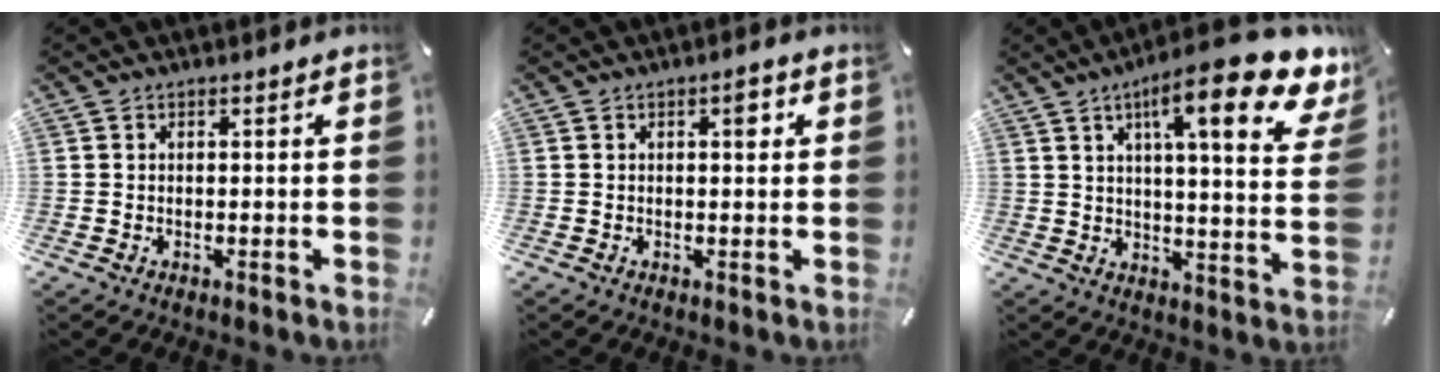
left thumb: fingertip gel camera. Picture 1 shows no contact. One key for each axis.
{"total": 2.4, "fx": 0.7, "fy": 1.0, "fz": 2.1, "tx": -0.019, "ty": -0.002, "tz": 0.005}
{"total": 20.1, "fx": 10.8, "fy": 5.0, "fz": 16.1, "tx": -0.245, "ty": -0.055, "tz": 0.161}